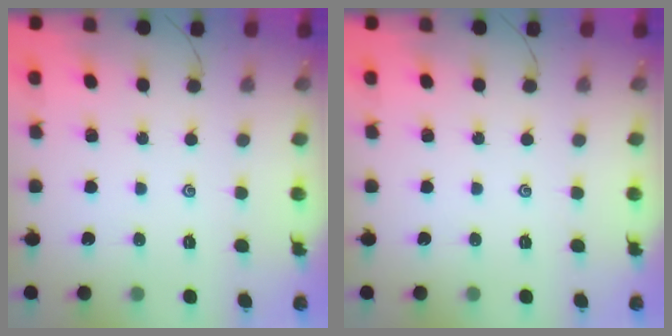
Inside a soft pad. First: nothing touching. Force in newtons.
{"total": 0.0}